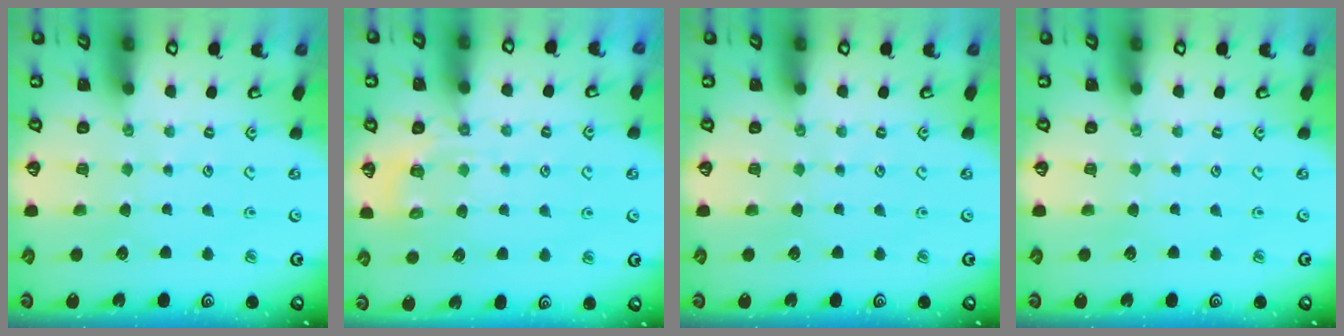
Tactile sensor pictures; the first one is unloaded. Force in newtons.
{"total": 6.2, "press": 6.1, "slide": 1.3}
{"total": 0.0}
{"total": 0.0}